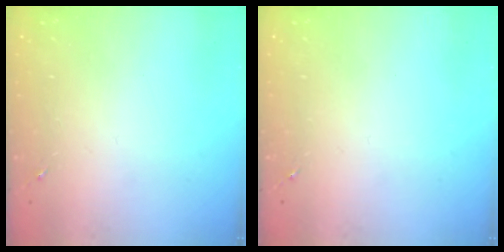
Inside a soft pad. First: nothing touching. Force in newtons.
{"total": 0.0}